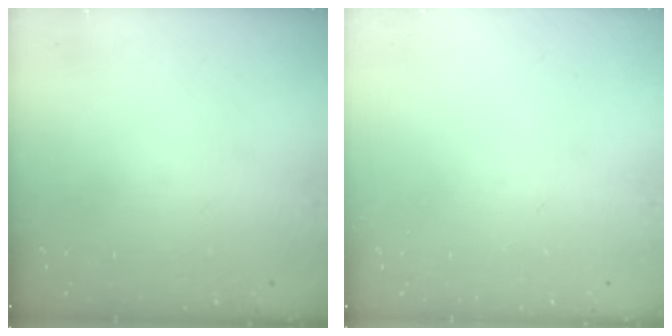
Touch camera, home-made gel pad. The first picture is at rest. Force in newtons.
{"total": 0.0}